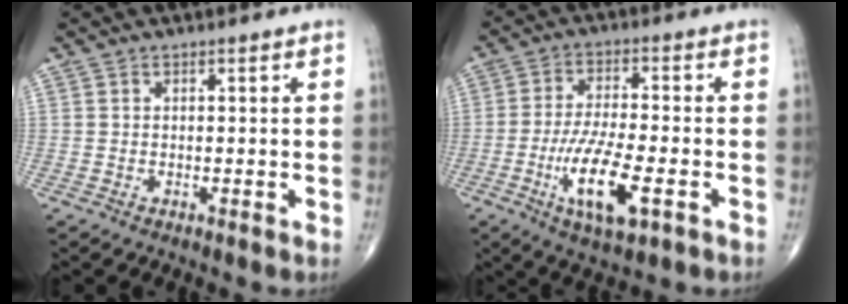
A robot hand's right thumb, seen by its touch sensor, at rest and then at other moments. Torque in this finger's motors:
{"motor_torque": [3.20, 1.81, 1.21, -0.66, 0.49]}